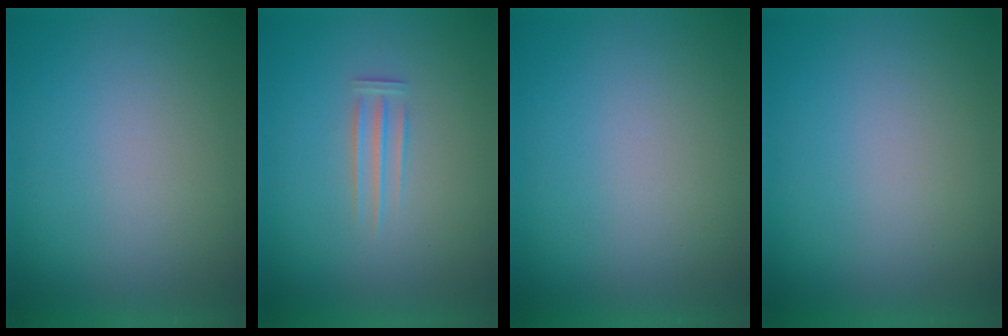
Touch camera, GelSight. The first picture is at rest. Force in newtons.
{"total": 1.3}
{"total": 1.1}
{"total": 0.0}